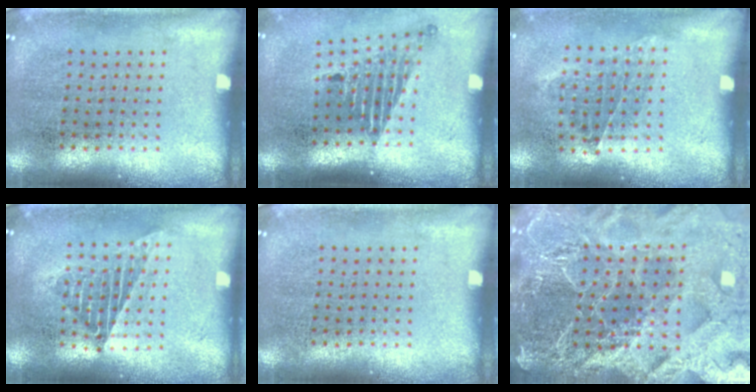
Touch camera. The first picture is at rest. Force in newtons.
{"total": 1.7, "press": 1.1, "slide": 1.2}
{"total": 1.0, "press": 0.8, "slide": 0.6}
{"total": 1.3, "press": 1.2, "slide": 0.6}
{"total": 0.0}
{"total": 6.3, "press": 5.5, "slide": 3.2}